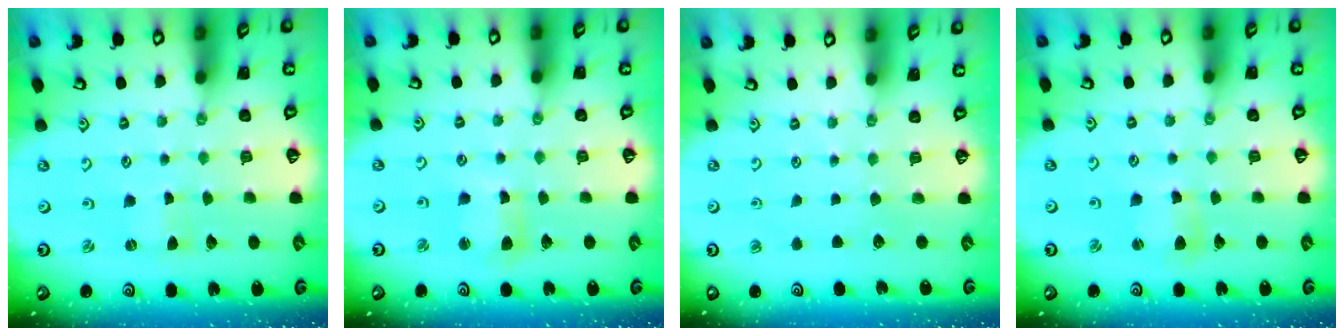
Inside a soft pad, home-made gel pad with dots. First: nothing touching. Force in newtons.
{"total": 5.5, "press": 5.4, "slide": 0.8}
{"total": 0.0}
{"total": 3.7, "press": 3.7, "slide": 0.3}